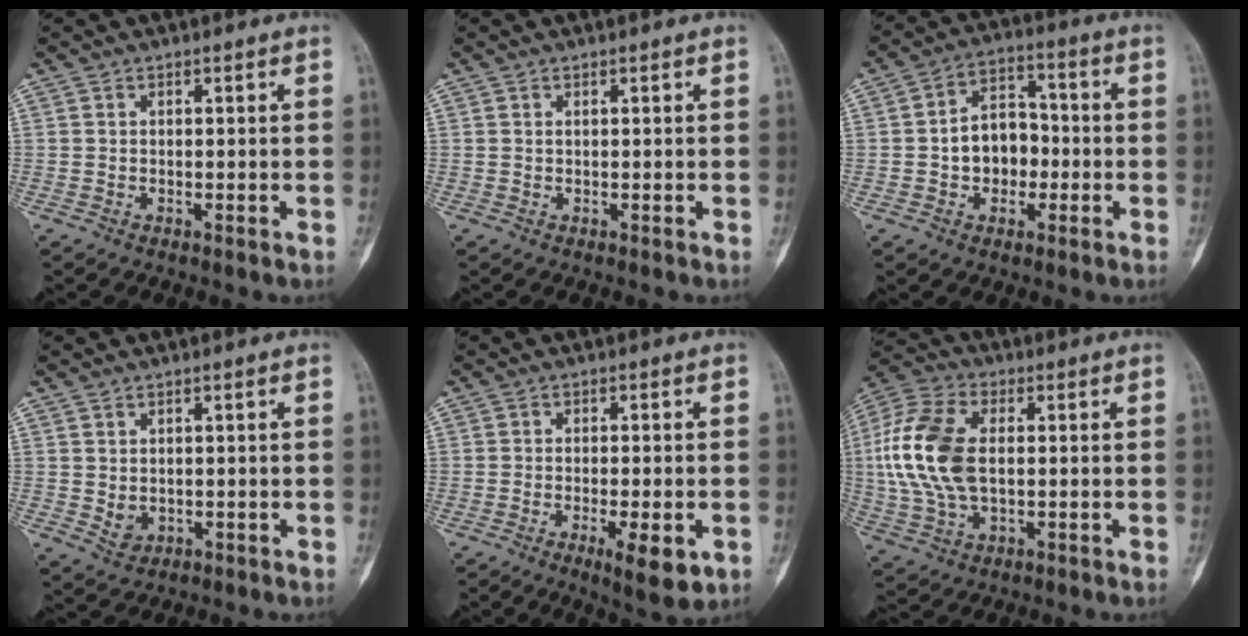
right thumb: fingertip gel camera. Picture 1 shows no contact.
{"total": 0.0}
{"total": 9.3, "force": [-1.2, 7.0, 6.0], "torque": [-0.062, 0.031, -0.028]}
{"total": 2.6, "force": [0.1, 2.1, 1.5], "torque": [-0.020, -0.004, 0.012]}
{"total": 7.9, "force": [-2.9, 2.3, 6.9], "torque": [-0.102, -0.007, -0.038]}
{"total": 16.2, "force": [1.0, 9.7, 12.9], "torque": [-0.276, 0.015, 0.019]}